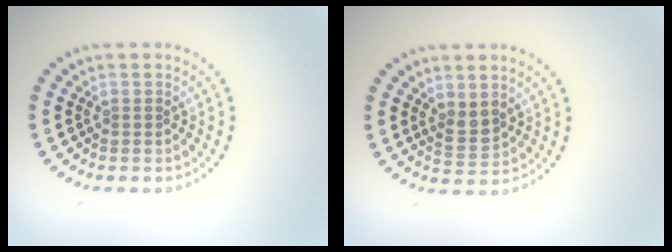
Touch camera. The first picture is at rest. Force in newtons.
{"total": 1.7, "press": 1.6, "slide": 0.7}